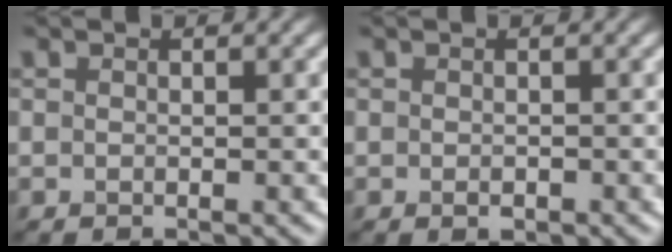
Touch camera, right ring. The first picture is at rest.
{"total": 0.7, "force": [-0.3, 0.4, 0.5], "torque": [-0.008, -0.001, -0.004]}